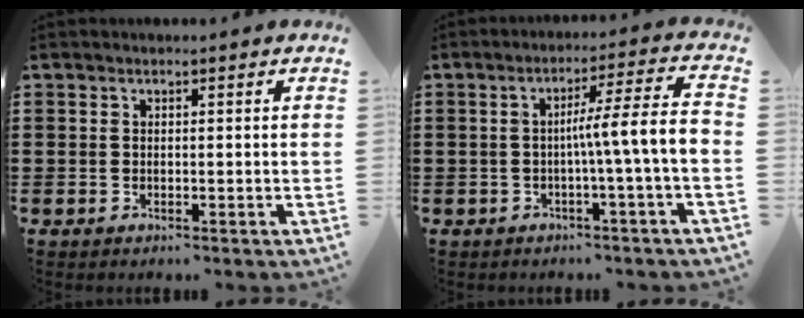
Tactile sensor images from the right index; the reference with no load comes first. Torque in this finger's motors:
{"motor_torque": [1.17, -0.66, 0.39, 0.17]}